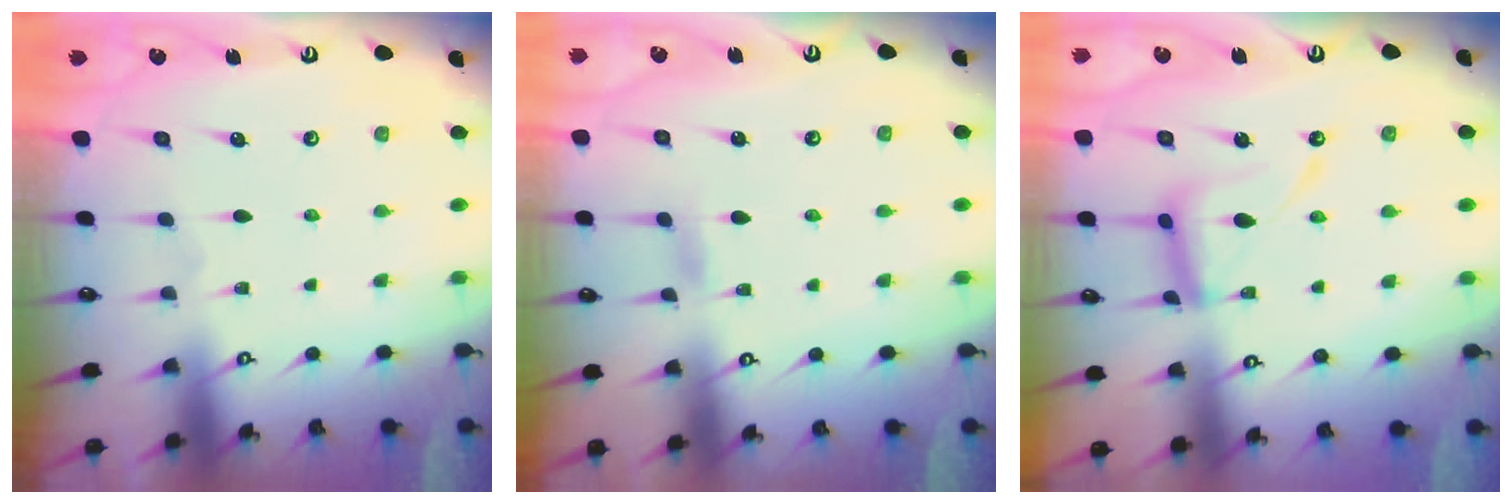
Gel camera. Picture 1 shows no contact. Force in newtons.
{"total": 2.4, "press": 2.4, "slide": 0.3}
{"total": 13.1, "press": 13.0, "slide": 1.2}